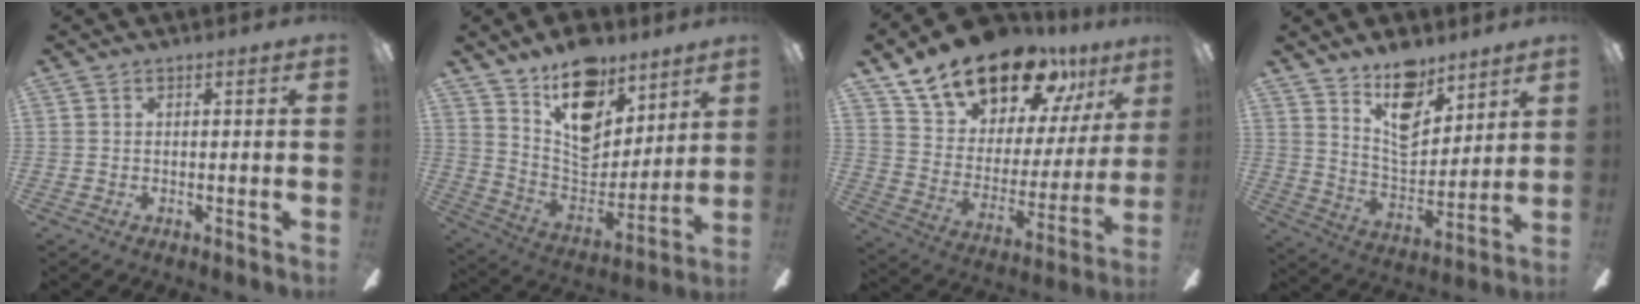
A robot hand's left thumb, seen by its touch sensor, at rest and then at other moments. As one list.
[{"total": 17.4, "force": [12.1, 9.6, 8.0], "torque": [-0.127, -0.083, 0.221]}, {"total": 20.0, "force": [15.8, 9.0, 8.2], "torque": [-0.145, -0.102, 0.282]}, {"total": 12.9, "force": [9.8, 5.9, 5.9], "torque": [-0.091, -0.065, 0.181]}]